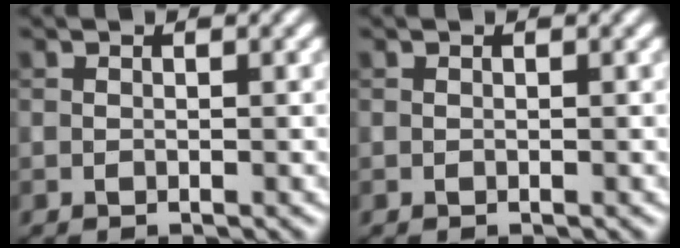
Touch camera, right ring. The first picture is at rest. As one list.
[{"total": 0.0}]